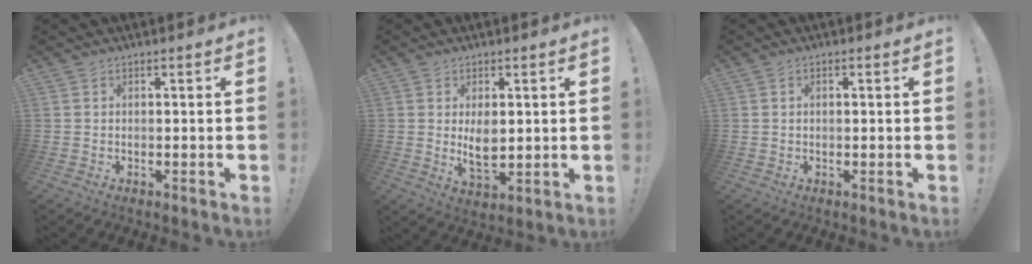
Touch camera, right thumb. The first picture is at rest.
{"total": 6.4, "force": [1.5, 3.7, 4.9], "torque": [-0.069, -0.013, 0.022]}
{"total": 0.8, "force": [0.1, 0.3, 0.8], "torque": [-0.010, 0.000, 0.000]}